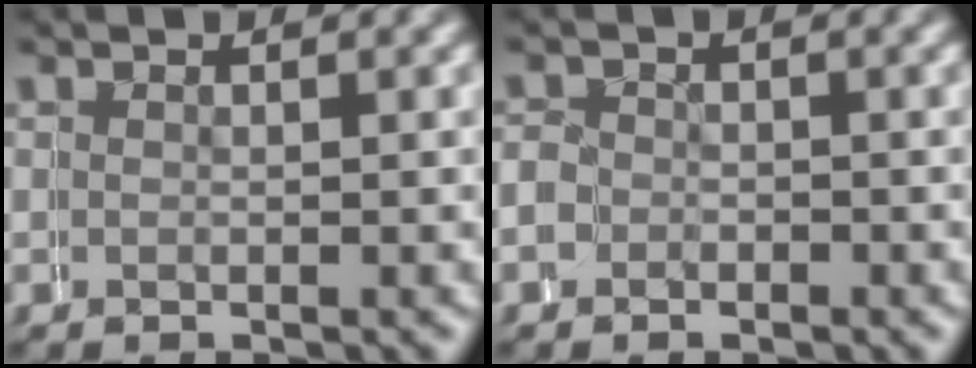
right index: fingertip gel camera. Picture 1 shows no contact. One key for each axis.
{"total": 2.0, "fx": -0.8, "fy": 0.9, "fz": -1.7, "tx": 0.024, "ty": -0.002, "tz": -0.020}